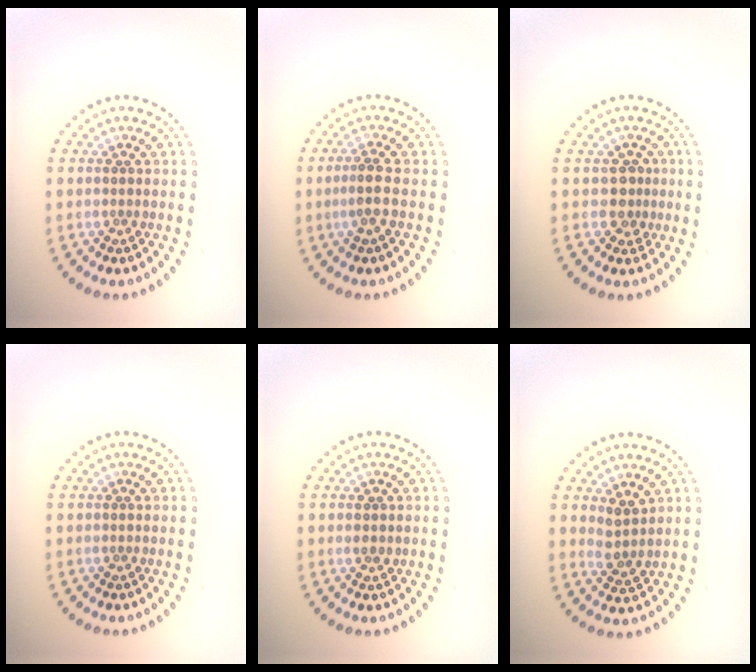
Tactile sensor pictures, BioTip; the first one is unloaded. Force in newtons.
{"total": 1.9, "press": 1.6, "slide": 1.0}
{"total": 1.7, "press": 1.4, "slide": 1.0}
{"total": 0.0}
{"total": 1.1, "press": 1.1, "slide": 0.1}
{"total": 2.1, "press": 1.7, "slide": 1.1}